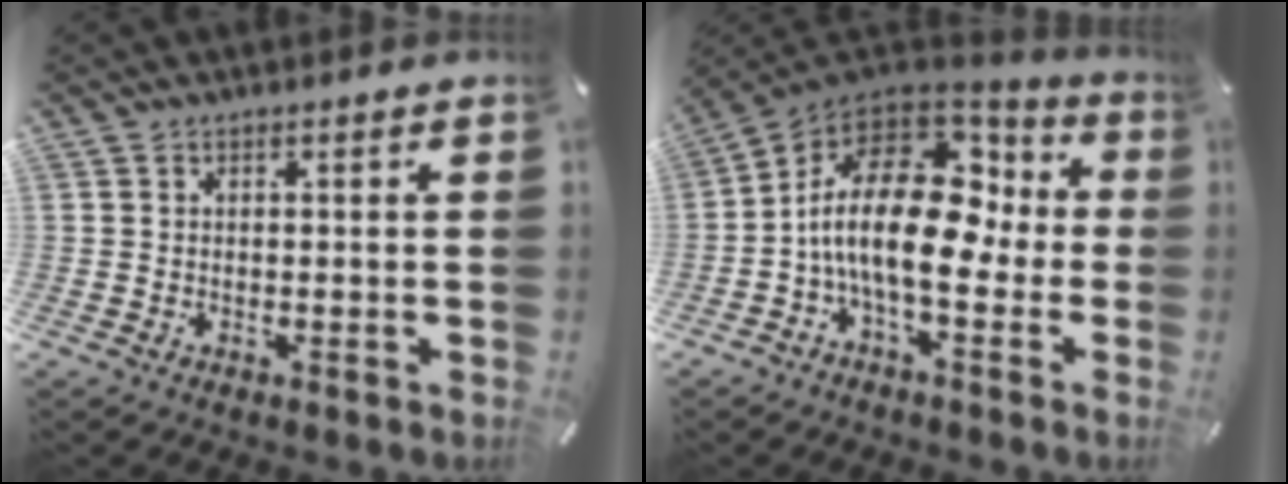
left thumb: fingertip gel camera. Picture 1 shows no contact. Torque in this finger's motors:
{"motor_torque": [0.23, 1.71, 2.49, 0.28, 0.67]}